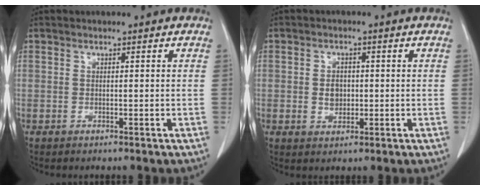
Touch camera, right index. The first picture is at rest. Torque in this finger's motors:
{"motor_torque": [0.64, -0.01, 0.19, 0.02]}